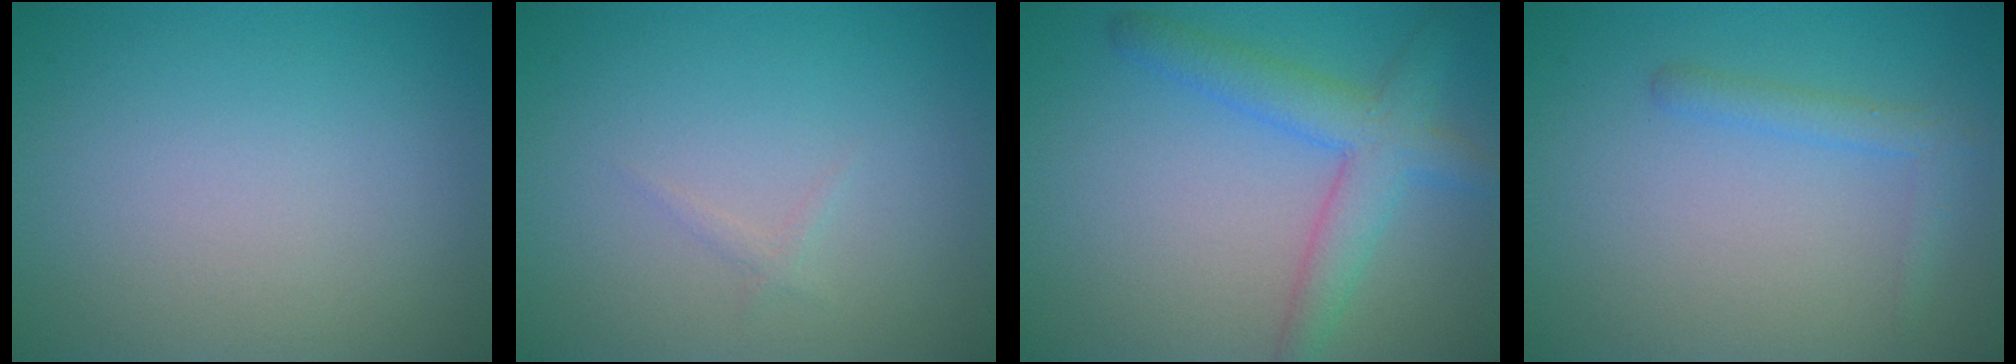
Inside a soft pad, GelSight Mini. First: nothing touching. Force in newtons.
{"total": 0.6, "press": 0.6, "slide": 0.1}
{"total": 4.5, "press": 4.5, "slide": 0.1}
{"total": 1.7, "press": 1.7, "slide": 0.1}